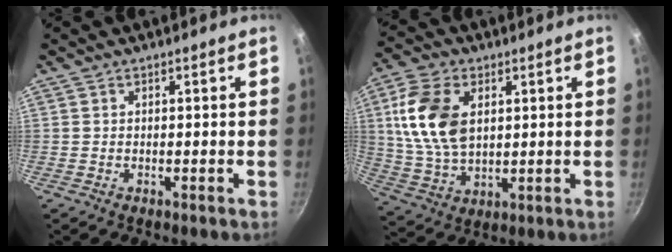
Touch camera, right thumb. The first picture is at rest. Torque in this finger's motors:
{"motor_torque": [0.19, 2.16, 1.42, 0.42, 0.31]}